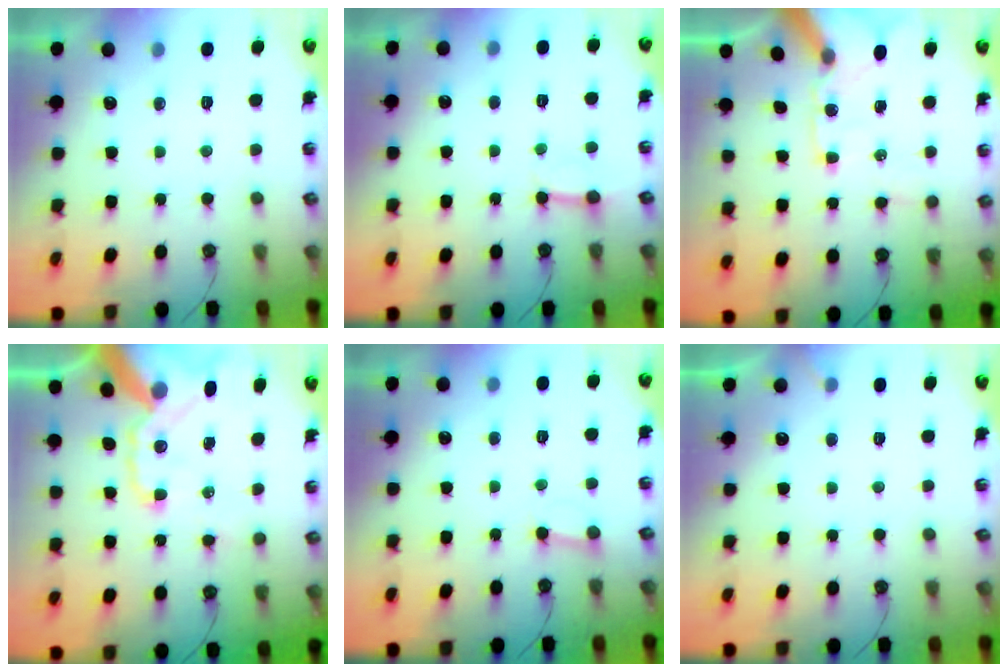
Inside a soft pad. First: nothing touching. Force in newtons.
{"total": 4.1, "press": 4.1, "slide": 0.3}
{"total": 13.3, "press": 13.1, "slide": 2.4}
{"total": 21.5, "press": 21.4, "slide": 2.9}
{"total": 2.0, "press": 2.0, "slide": 0.2}
{"total": 4.4, "press": 4.4, "slide": 0.3}